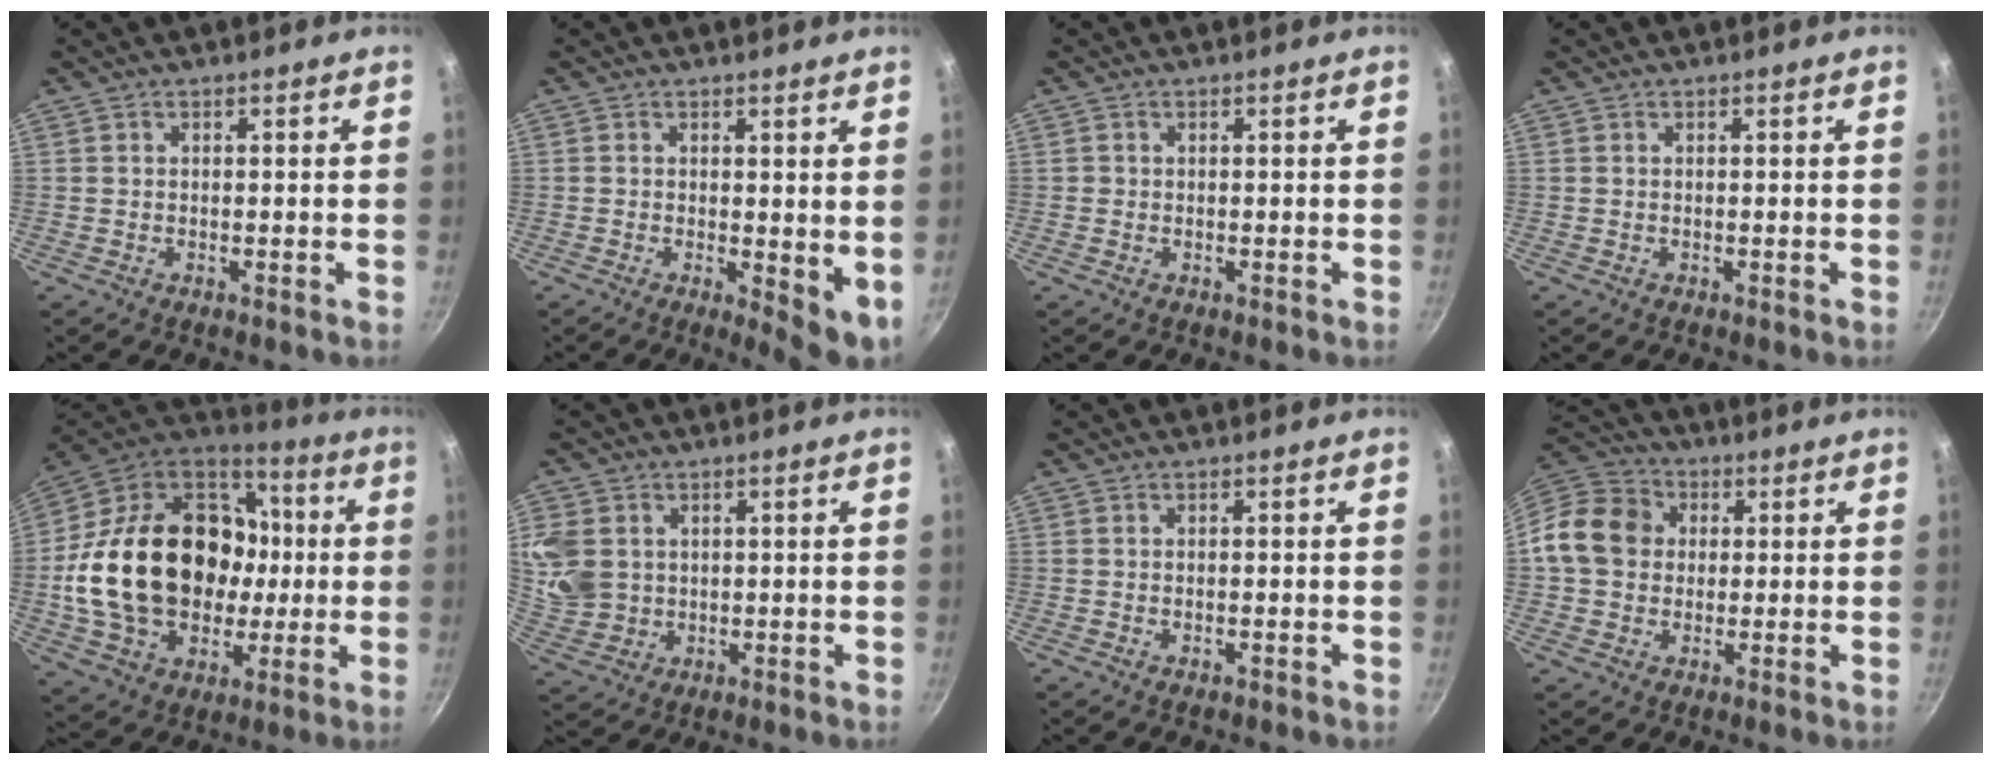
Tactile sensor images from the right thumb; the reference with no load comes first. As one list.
[{"total": 5.8, "force": [0.2, 2.3, 5.4], "torque": [-0.067, -0.010, 0.005]}, {"total": 0.5, "force": [0.0, 0.5, 0.1], "torque": [0.000, 0.002, -0.001]}, {"total": 0.0}, {"total": 31.4, "force": [-0.2, 22.9, 21.4], "torque": [-0.369, 0.040, 0.014]}, {"total": 11.4, "force": [2.1, 9.5, 5.8], "torque": [-0.122, -0.011, 0.050]}, {"total": 0.7, "force": [-0.3, 0.3, 0.5], "torque": [-0.007, 0.002, -0.004]}, {"total": 12.1, "force": [1.1, 10.4, 6.1], "torque": [-0.092, 0.023, 0.001]}]